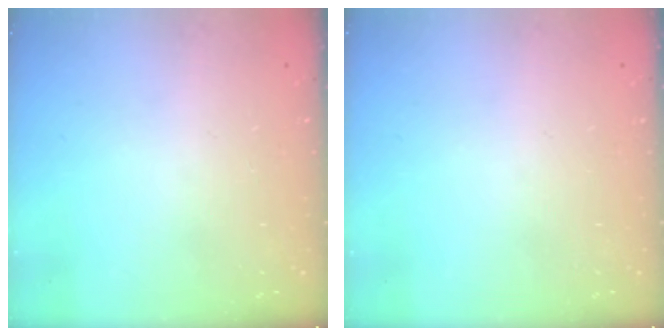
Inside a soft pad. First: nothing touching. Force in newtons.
{"total": 0.0}